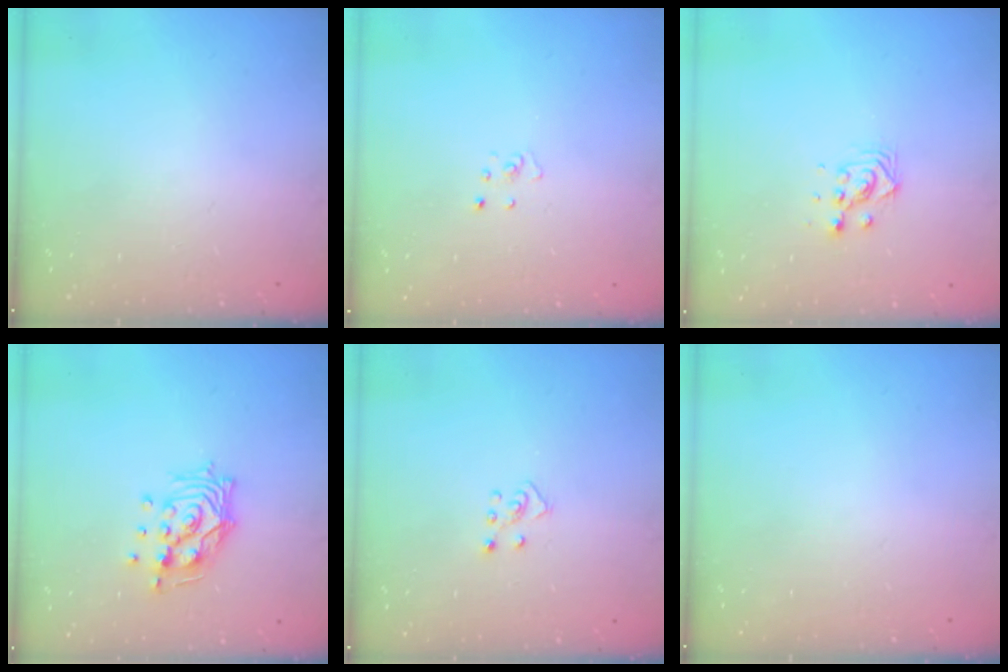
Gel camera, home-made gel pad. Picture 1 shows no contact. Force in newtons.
{"total": 2.3, "press": 2.3, "slide": 0.2}
{"total": 4.5, "press": 4.5, "slide": 0.2}
{"total": 12.8, "press": 12.7, "slide": 1.6}
{"total": 4.6, "press": 4.6, "slide": 0.3}
{"total": 0.0}